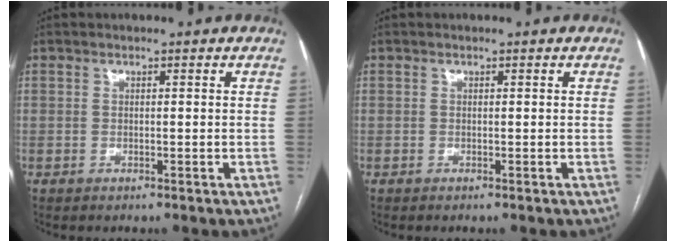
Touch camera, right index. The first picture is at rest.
{"total": 0.0}